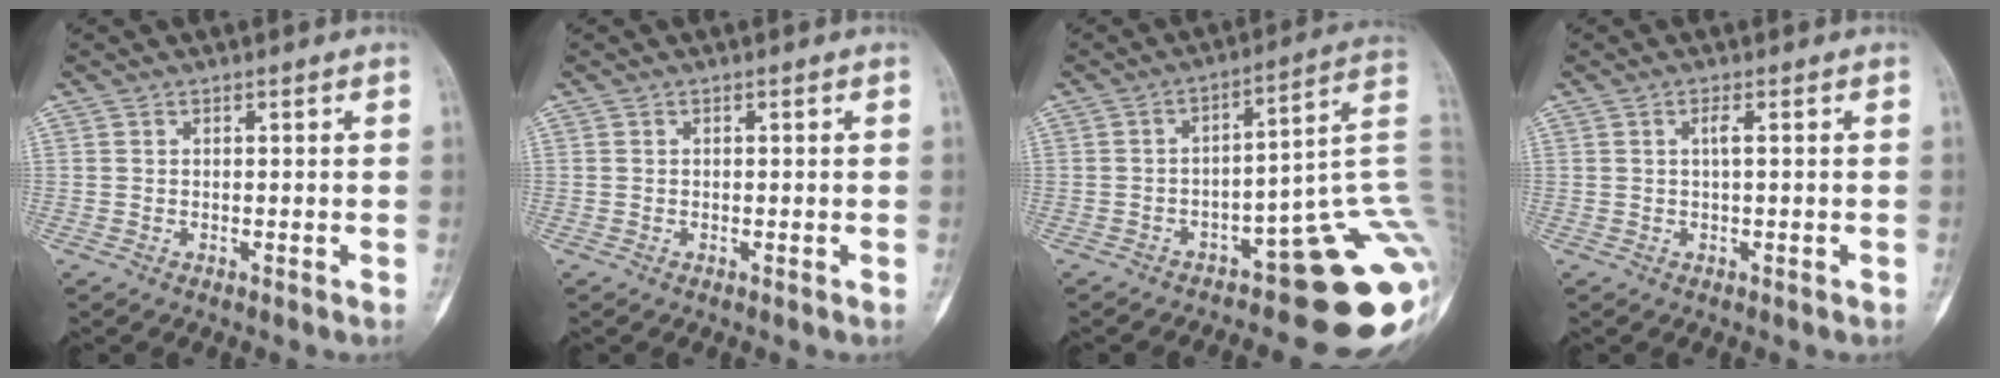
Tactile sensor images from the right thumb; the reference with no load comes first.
{"total": 0.0}
{"total": 19.6, "force": [-8.5, 6.3, 16.6], "torque": [-0.113, 0.092, -0.104]}
{"total": 1.8, "force": [0.1, 0.3, 1.8], "torque": [-0.035, 0.003, 0.002]}